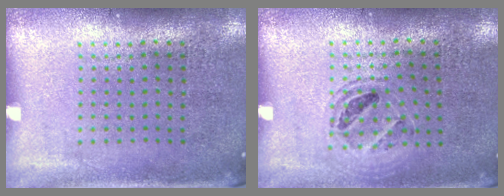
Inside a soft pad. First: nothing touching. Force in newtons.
{"total": 1.1, "press": 1.1, "slide": 0.4}